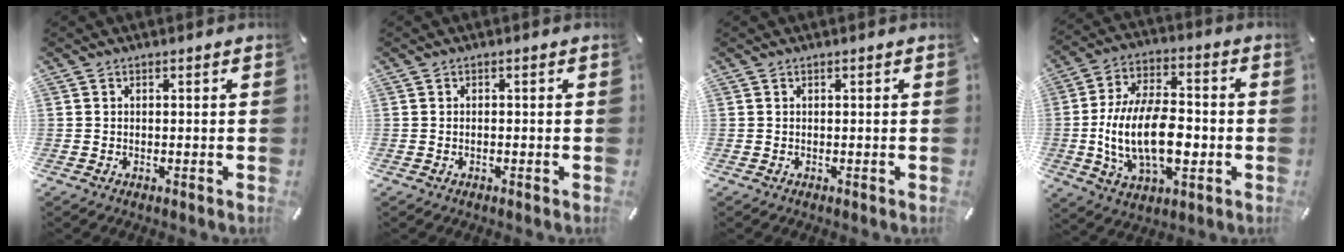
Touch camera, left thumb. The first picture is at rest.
{"total": 0.7, "force": [-0.3, 0.2, 0.6], "torque": [-0.012, -0.003, -0.005]}
{"total": 0.0}
{"total": 18.3, "force": [-3.0, 10.6, 14.7], "torque": [-0.299, 0.001, -0.051]}